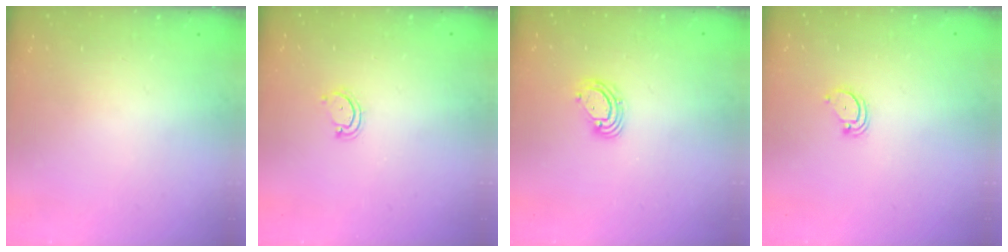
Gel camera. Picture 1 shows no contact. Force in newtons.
{"total": 3.8, "press": 3.8, "slide": 0.2}
{"total": 4.9, "press": 4.8, "slide": 0.6}
{"total": 3.0, "press": 3.0, "slide": 0.2}